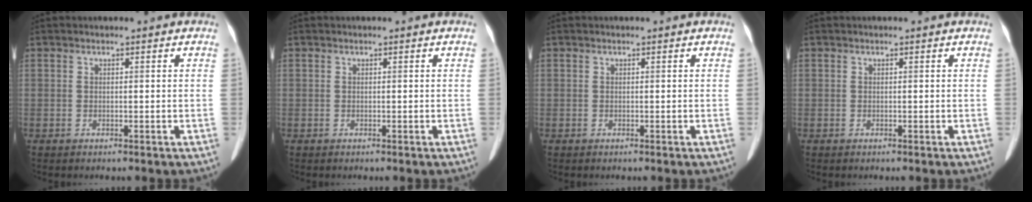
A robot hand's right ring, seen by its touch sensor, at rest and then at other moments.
{"total": 0.0}
{"total": 0.0}
{"total": 0.0}